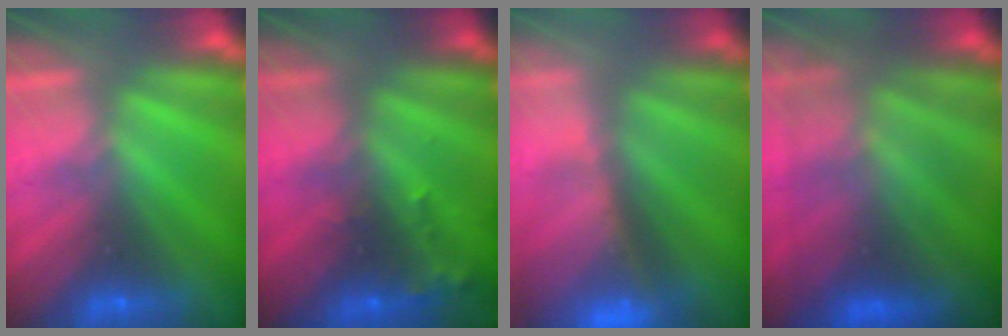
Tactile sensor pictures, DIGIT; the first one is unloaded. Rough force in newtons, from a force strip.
{"total": 9.0}
{"total": 9.5}
{"total": 7.5}